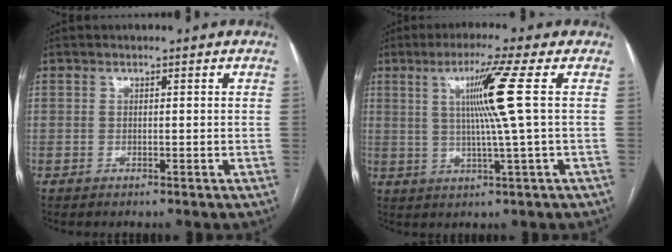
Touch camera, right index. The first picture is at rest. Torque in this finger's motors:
{"motor_torque": [0.57, 0.34, 0.26, 0.10]}